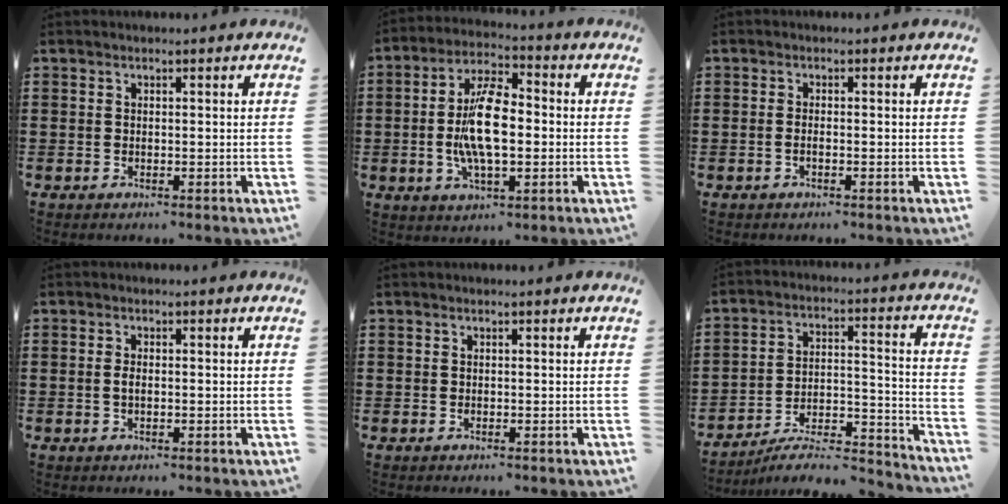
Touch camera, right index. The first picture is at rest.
{"total": 10.7, "force": [-0.8, 4.3, 9.8], "torque": [-0.205, 0.001, -0.017]}
{"total": 0.9, "force": [-0.5, 0.1, 0.7], "torque": [-0.014, -0.005, -0.008]}
{"total": 1.5, "force": [-0.2, 0.5, 1.4], "torque": [-0.035, -0.004, -0.005]}
{"total": 0.0}
{"total": 6.7, "force": [-5.6, 2.0, 2.9], "torque": [-0.048, 0.005, -0.109]}